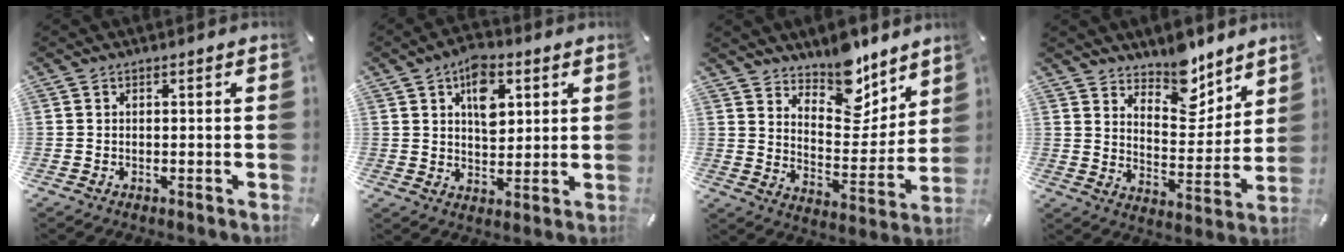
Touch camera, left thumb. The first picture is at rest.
{"total": 9.3, "force": [3.8, 6.0, 6.0], "torque": [-0.072, -0.010, 0.063]}
{"total": 12.5, "force": [11.1, 5.4, 2.3], "torque": [-0.019, -0.116, 0.203]}
{"total": 11.0, "force": [9.7, 4.9, 2.1], "torque": [-0.013, -0.096, 0.176]}